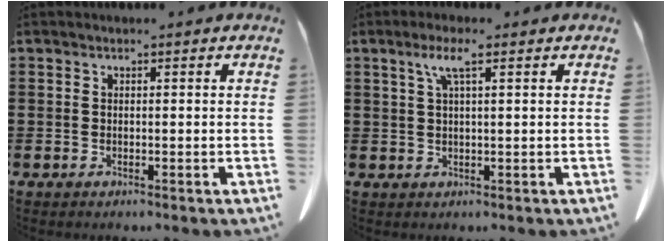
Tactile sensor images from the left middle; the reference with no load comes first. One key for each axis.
{"total": 3.7, "fx": 1.8, "fy": 0.5, "fz": 3.2, "tx": -0.069, "ty": 0.007, "tz": 0.028}